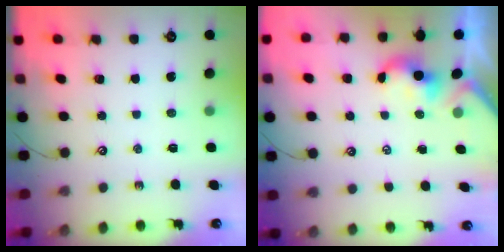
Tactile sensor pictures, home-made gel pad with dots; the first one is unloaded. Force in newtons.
{"total": 0.6, "press": 0.6, "slide": 0.3}